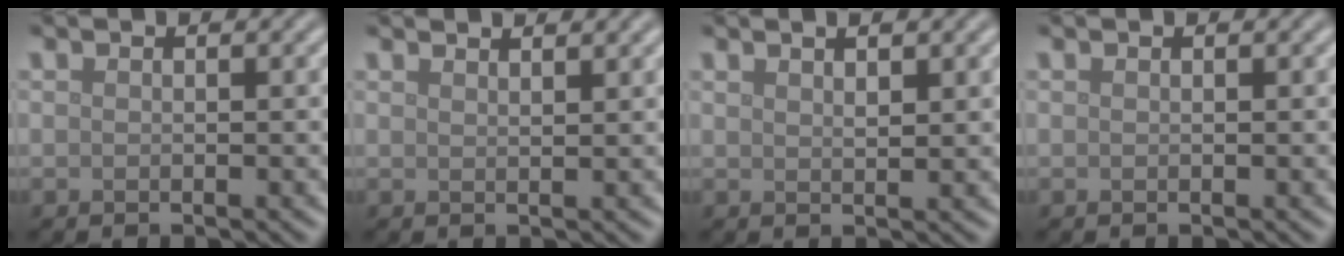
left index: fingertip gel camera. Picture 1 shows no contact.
{"total": 2.2, "force": [2.0, 0.5, 0.8], "torque": [-0.002, 0.006, 0.017]}
{"total": 2.0, "force": [1.3, 0.5, 1.4], "torque": [-0.018, 0.005, 0.020]}
{"total": 0.0}